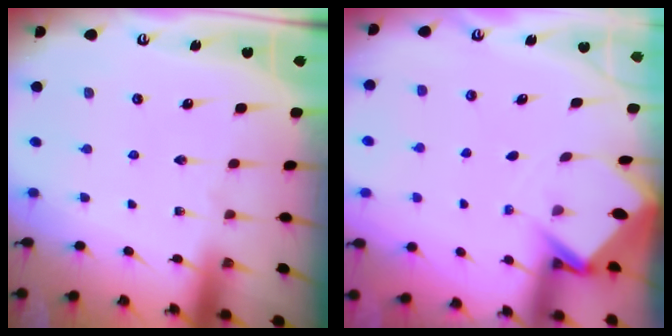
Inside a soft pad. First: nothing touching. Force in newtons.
{"total": 3.5, "press": 3.5, "slide": 0.2}